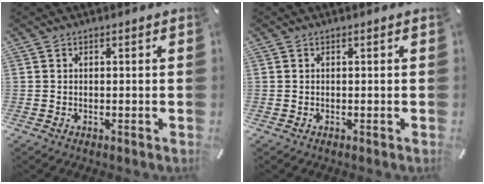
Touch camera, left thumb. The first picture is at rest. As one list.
[{"total": 0.0}]